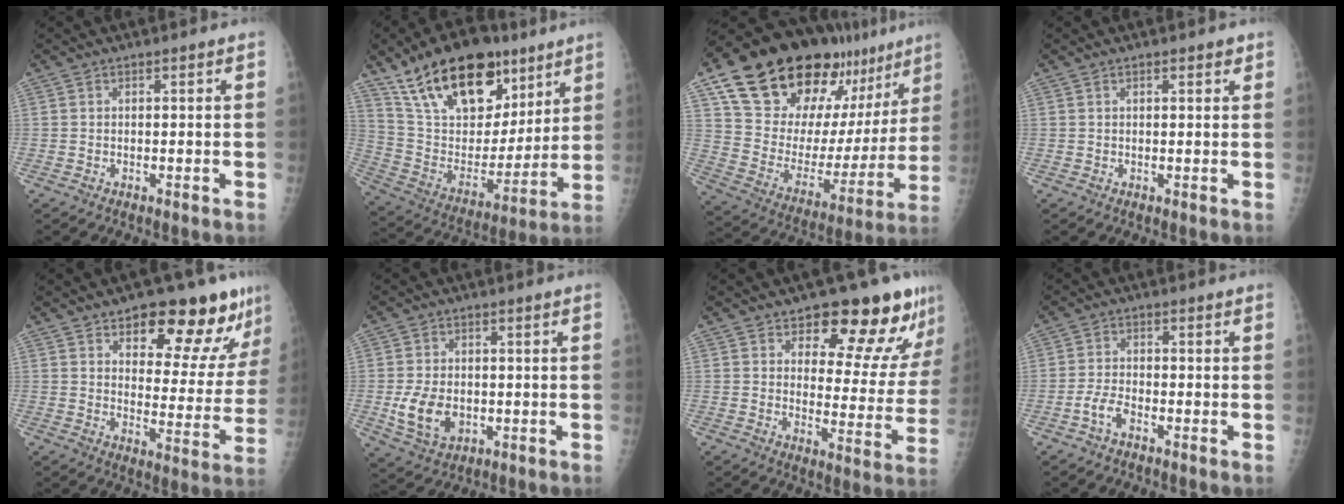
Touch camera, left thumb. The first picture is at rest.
{"total": 25.3, "force": [15.7, 13.4, 14.7], "torque": [-0.213, -0.045, 0.275]}
{"total": 30.7, "force": [20.2, 14.0, 18.4], "torque": [-0.256, -0.050, 0.316]}
{"total": 1.4, "force": [0.9, 0.6, 0.9], "torque": [-0.002, -0.003, 0.009]}
{"total": 17.1, "force": [11.3, 6.8, 10.9], "torque": [-0.091, -0.064, 0.156]}
{"total": 8.4, "force": [-1.3, 6.1, 5.7], "torque": [-0.091, -0.005, -0.013]}
{"total": 16.1, "force": [12.0, 6.4, 8.6], "torque": [-0.053, -0.084, 0.150]}
{"total": 3.4, "force": [-2.0, 1.7, 2.2], "torque": [-0.047, 0.013, -0.042]}